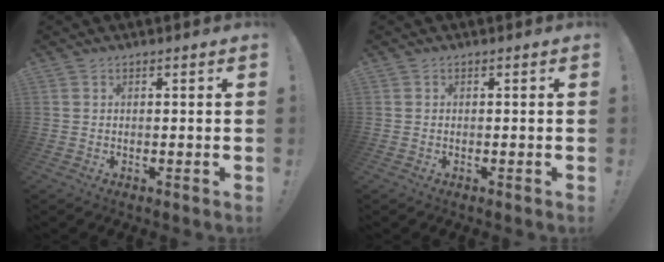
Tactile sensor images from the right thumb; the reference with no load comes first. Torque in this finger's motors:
{"motor_torque": [-0.27, -0.10, 0.05, 0.03, -0.02]}